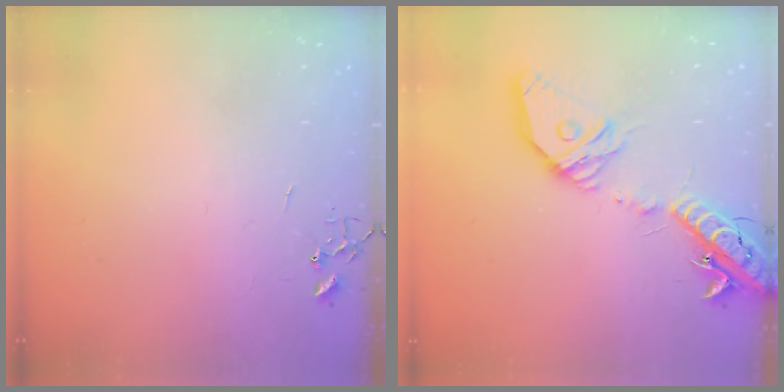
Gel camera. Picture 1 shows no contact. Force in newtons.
{"total": 23.1, "press": 22.8, "slide": 3.6}